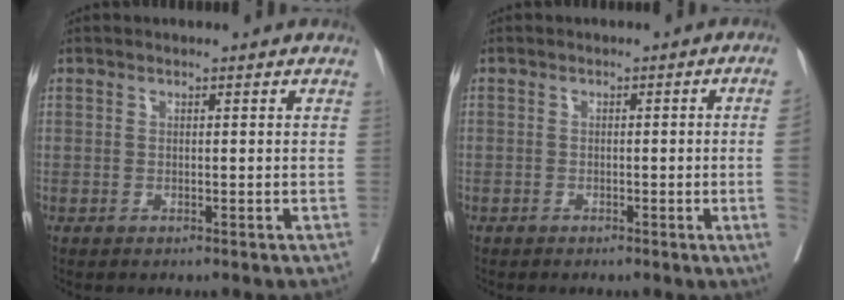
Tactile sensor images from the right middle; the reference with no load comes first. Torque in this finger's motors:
{"motor_torque": [0.37, -0.35, -0.79, -0.21]}